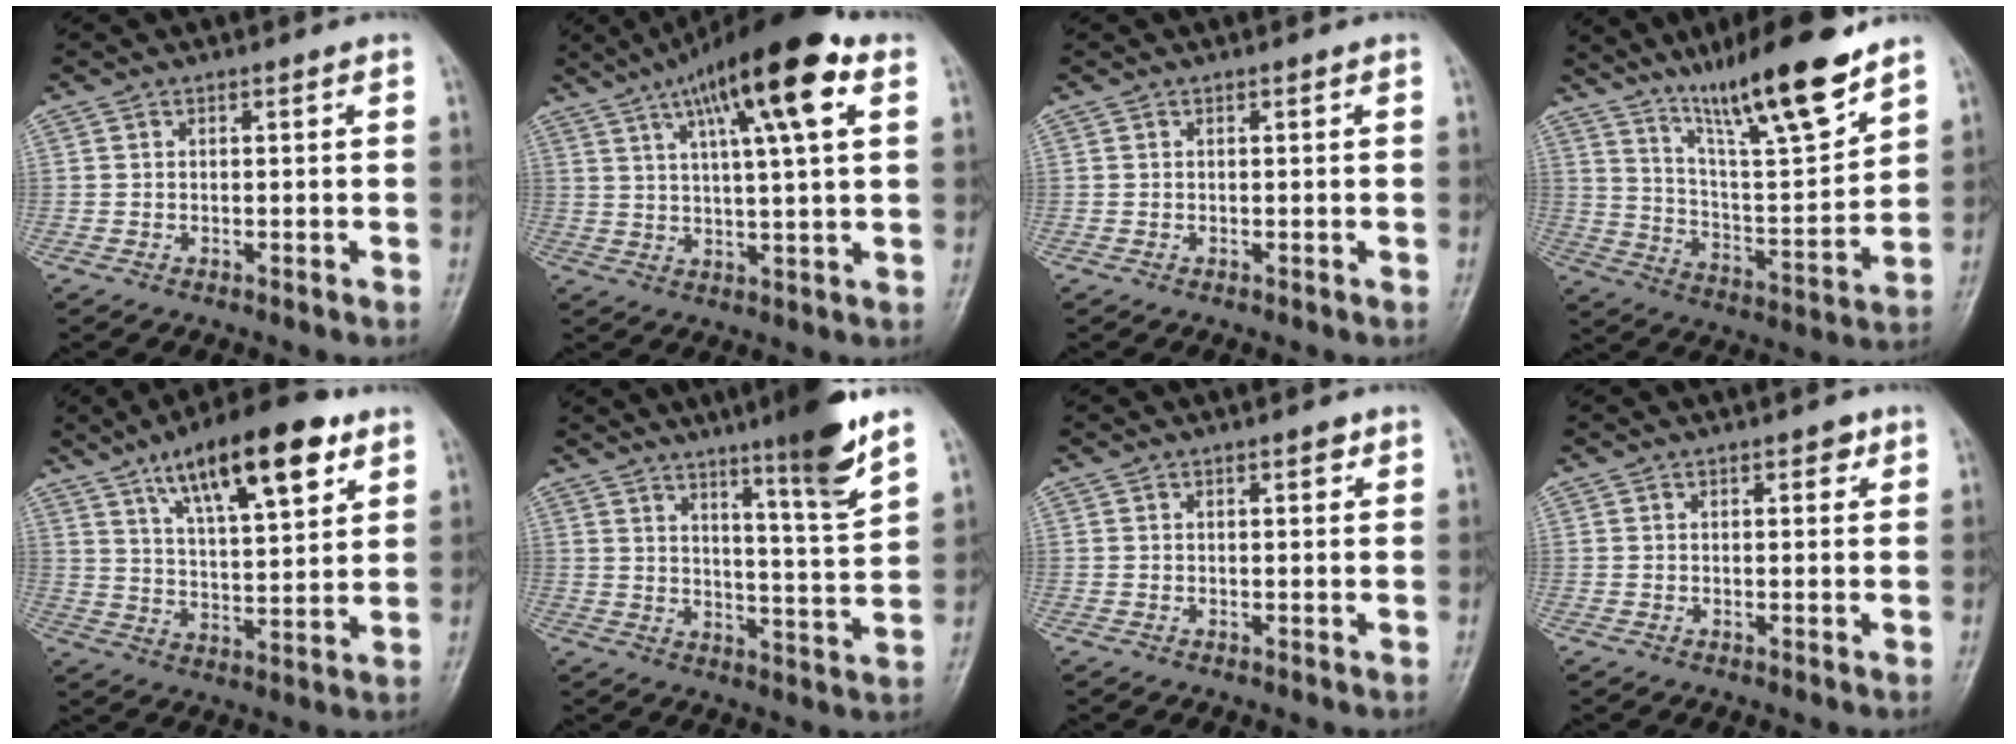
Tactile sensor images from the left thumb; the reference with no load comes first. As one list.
[{"total": 17.4, "force": [7.9, 3.7, 15.0], "torque": [-0.234, 0.003, 0.124]}, {"total": 0.0}, {"total": 19.2, "force": [13.5, 3.0, 13.3], "torque": [-0.193, -0.074, 0.231]}, {"total": 18.1, "force": [9.9, 5.9, 14.0], "torque": [-0.196, -0.034, 0.162]}, {"total": 12.8, "force": [8.5, 0.4, 9.6], "torque": [-0.136, -0.055, 0.130]}, {"total": 1.5, "force": [0.9, 0.7, 1.1], "torque": [-0.009, -0.001, 0.010]}, {"total": 1.9, "force": [1.0, 1.0, 1.2], "torque": [-0.004, -0.002, 0.011]}]